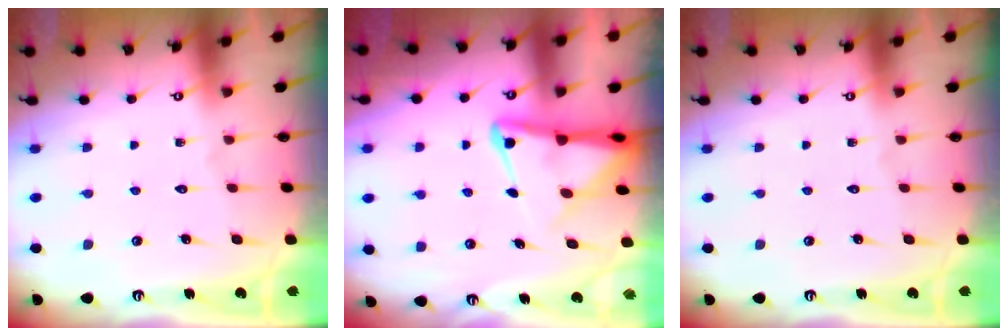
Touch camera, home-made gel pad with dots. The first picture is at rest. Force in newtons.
{"total": 6.9, "press": 6.8, "slide": 0.8}
{"total": 0.0}